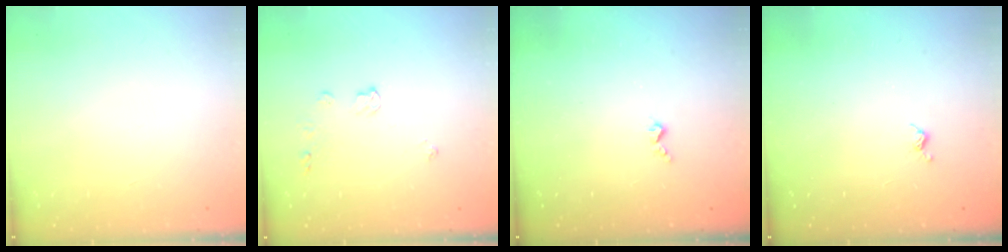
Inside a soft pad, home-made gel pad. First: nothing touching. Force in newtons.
{"total": 5.9, "press": 5.8, "slide": 0.7}
{"total": 3.7, "press": 3.7, "slide": 0.5}
{"total": 3.9, "press": 3.9, "slide": 0.8}